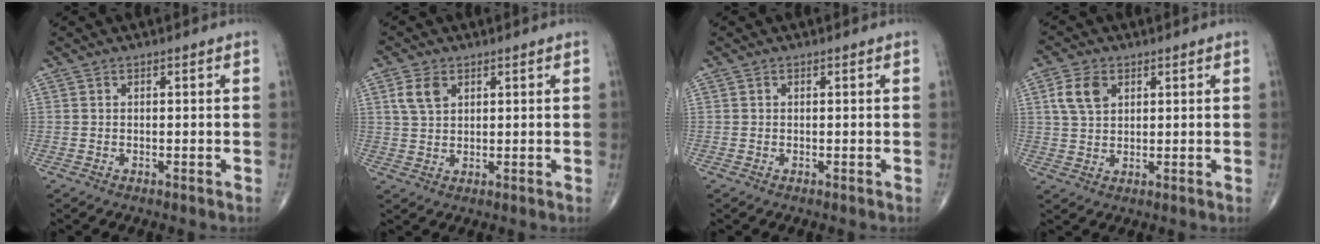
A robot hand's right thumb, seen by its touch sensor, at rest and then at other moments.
{"total": 4.4, "force": [1.9, 2.9, 2.8], "torque": [-0.050, 0.000, 0.041]}
{"total": 0.0}
{"total": 5.7, "force": [2.2, 3.8, 3.7], "torque": [-0.067, -0.001, 0.042]}